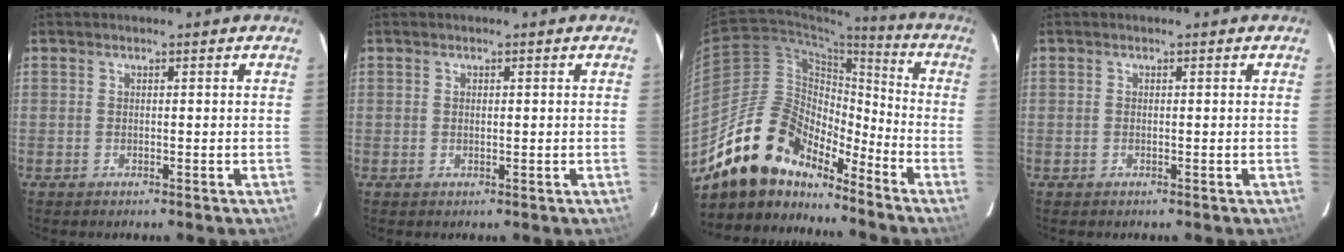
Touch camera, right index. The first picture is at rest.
{"total": 0.7, "force": [0.2, 0.4, 0.6], "torque": [-0.010, 0.002, 0.004]}
{"total": 17.0, "force": [-14.1, 6.9, 6.6], "torque": [-0.124, 0.018, -0.253]}
{"total": 0.0}